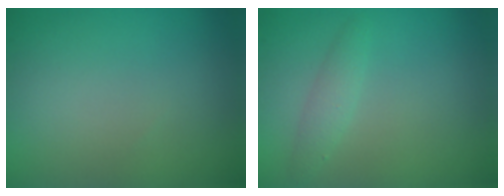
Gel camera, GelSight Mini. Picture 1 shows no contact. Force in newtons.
{"total": 1.4, "press": 1.4, "slide": 0.0}